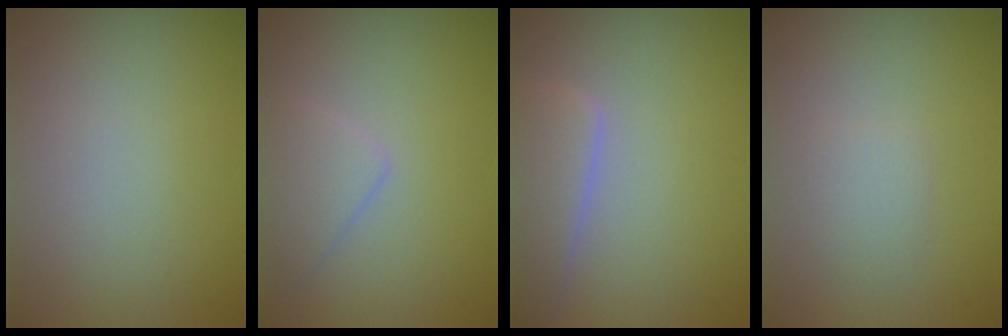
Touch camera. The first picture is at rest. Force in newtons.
{"total": 1.9, "press": 1.9, "slide": 0.1}
{"total": 4.1, "press": 4.1, "slide": 0.1}
{"total": 1.3, "press": 1.3, "slide": 0.1}